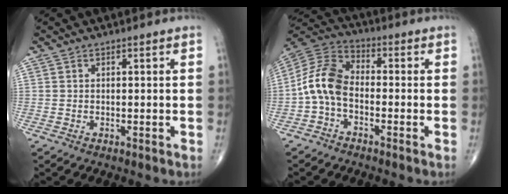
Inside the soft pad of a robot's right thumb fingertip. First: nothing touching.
{"total": 9.4, "force": [-2.2, 5.8, 7.1], "torque": [-0.136, 0.035, -0.059]}